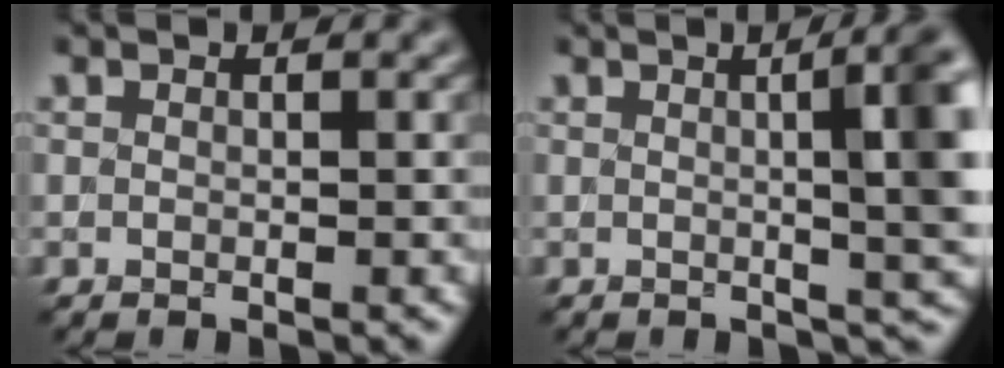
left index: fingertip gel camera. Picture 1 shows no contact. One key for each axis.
{"total": 9.2, "fx": 0.9, "fy": 2.7, "fz": 8.8, "tx": -0.070, "ty": 0.018, "tz": 0.004}